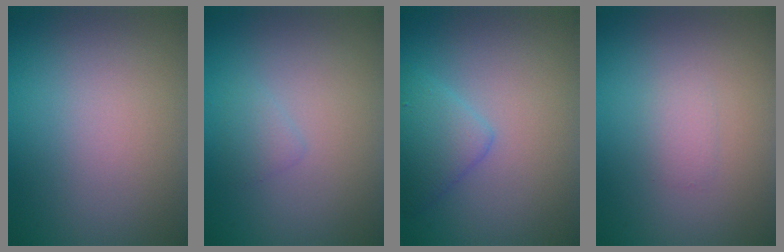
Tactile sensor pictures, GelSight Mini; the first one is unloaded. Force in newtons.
{"total": 1.0, "press": 1.0, "slide": 0.1}
{"total": 2.7, "press": 2.7, "slide": 0.2}
{"total": 1.0, "press": 1.0, "slide": 0.0}